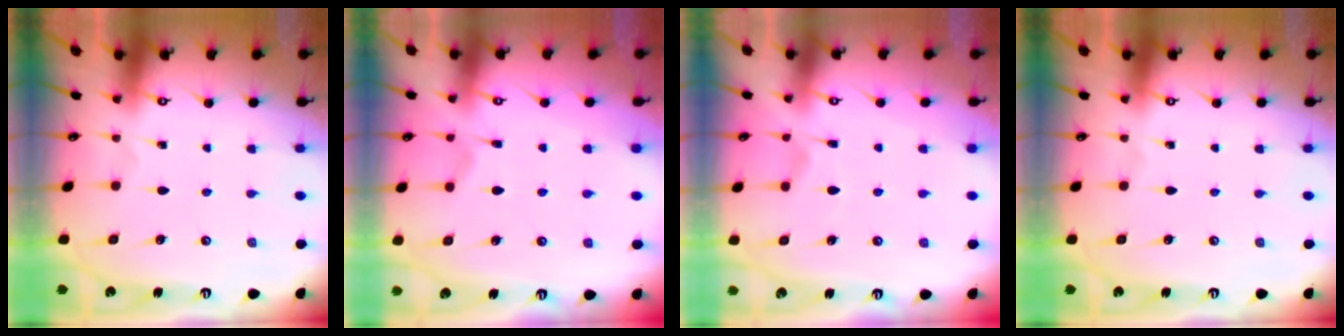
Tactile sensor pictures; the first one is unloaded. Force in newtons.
{"total": 2.3, "press": 1.9, "slide": 1.3}
{"total": 6.7, "press": 6.6, "slide": 1.4}
{"total": 0.0}